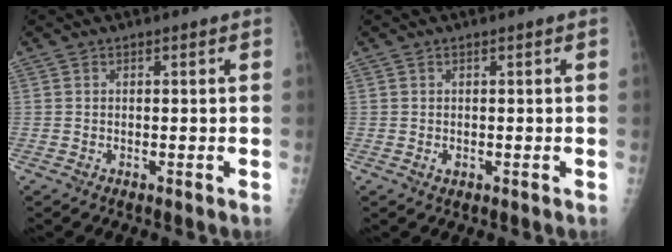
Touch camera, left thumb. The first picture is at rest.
{"total": 0.9, "force": [0.0, 0.6, 0.7], "torque": [-0.004, -0.001, 0.002]}